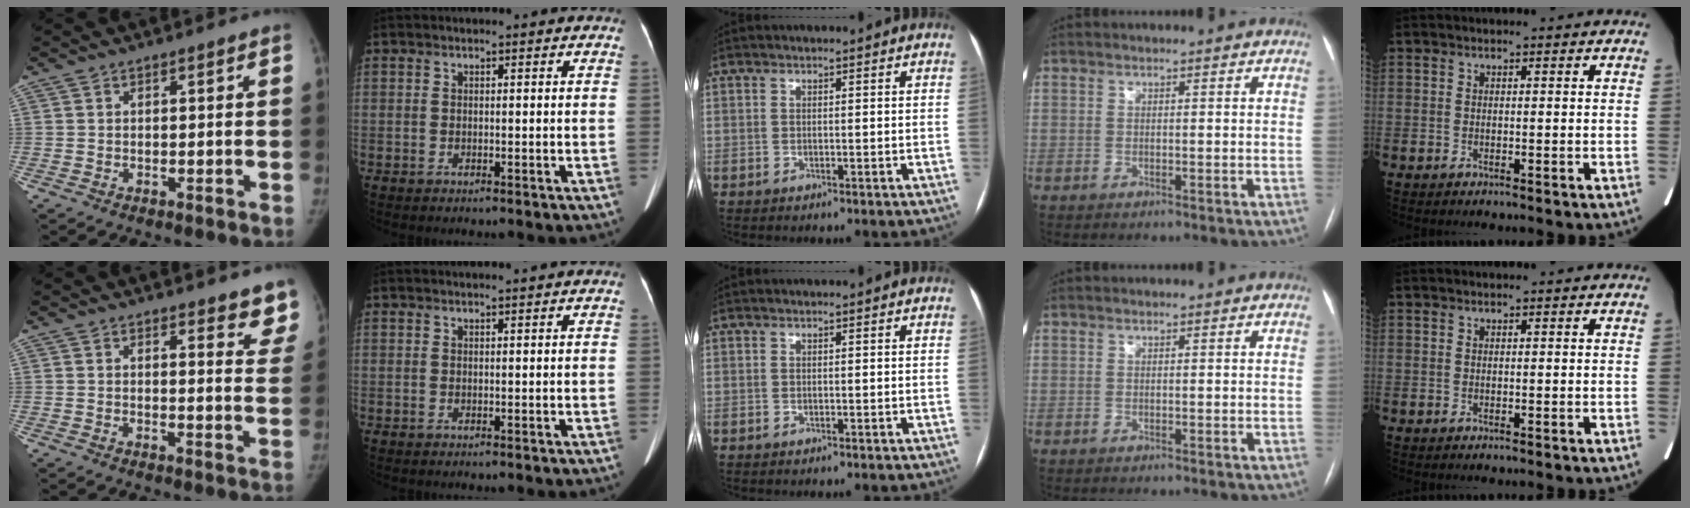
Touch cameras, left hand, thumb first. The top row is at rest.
{"thumb": {"total": 8.2, "force": [7.4, 2.3, 2.6], "torque": [0.015, -0.042, 0.060]}, "index": {"total": 1.1, "force": [1.0, -0.3, 0.5], "torque": [-0.008, 0.005, 0.022]}}